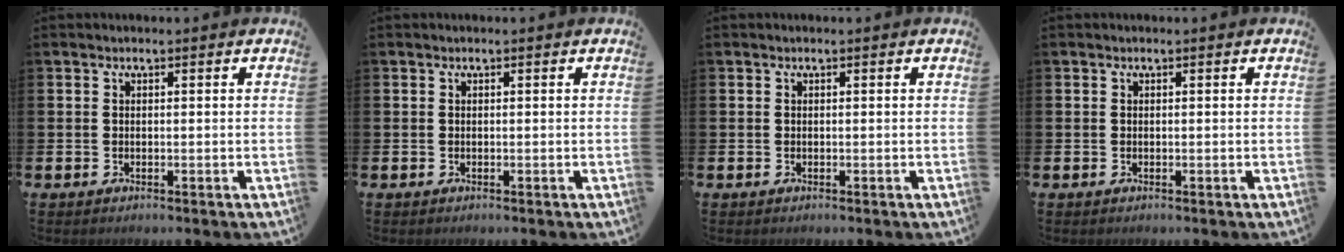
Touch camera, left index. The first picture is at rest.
{"total": 0.0}
{"total": 0.0}
{"total": 0.0}